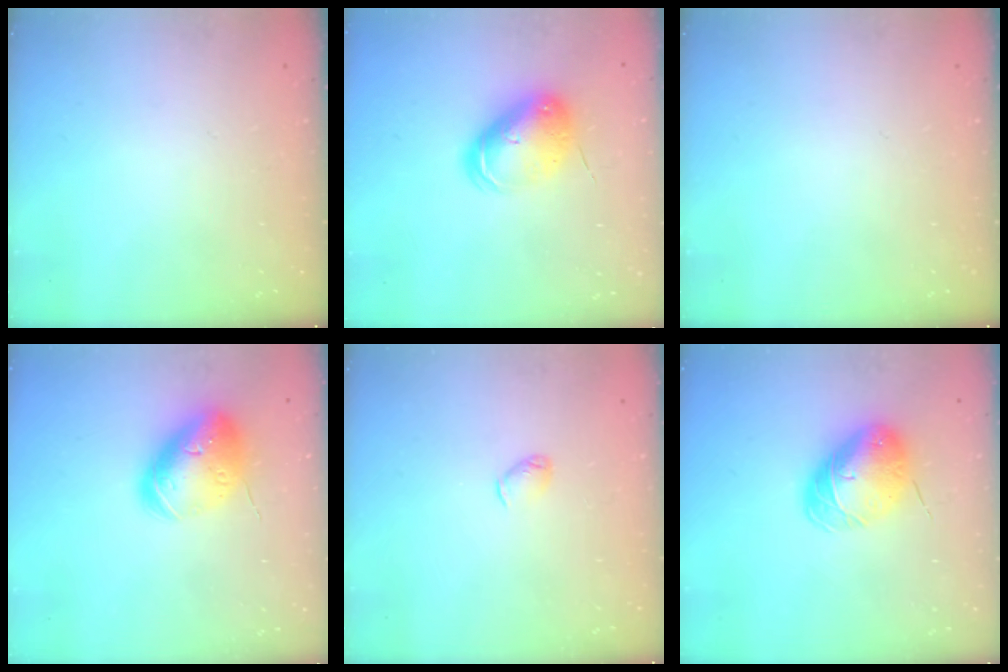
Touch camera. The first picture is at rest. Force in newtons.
{"total": 8.9, "press": 8.8, "slide": 1.4}
{"total": 0.0}
{"total": 16.2, "press": 16.0, "slide": 2.7}
{"total": 2.9, "press": 2.9, "slide": 0.5}
{"total": 9.2, "press": 9.0, "slide": 2.1}